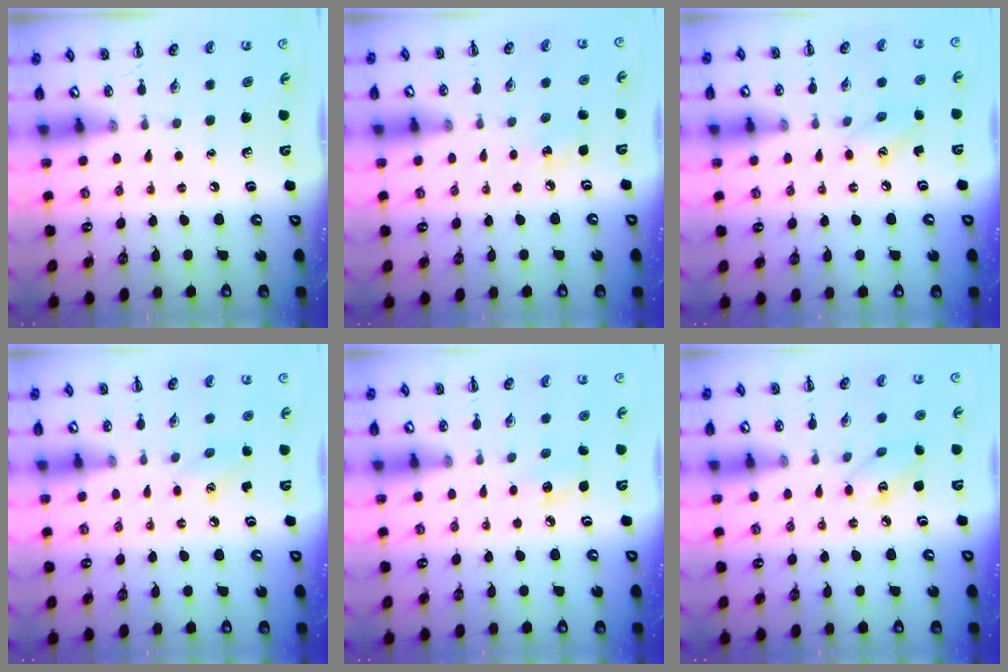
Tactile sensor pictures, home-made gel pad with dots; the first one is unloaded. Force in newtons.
{"total": 5.2, "press": 5.0, "slide": 1.6}
{"total": 7.7, "press": 7.5, "slide": 2.0}
{"total": 5.5, "press": 5.3, "slide": 1.5}
{"total": 6.3, "press": 6.0, "slide": 1.9}
{"total": 4.5, "press": 4.4, "slide": 0.9}